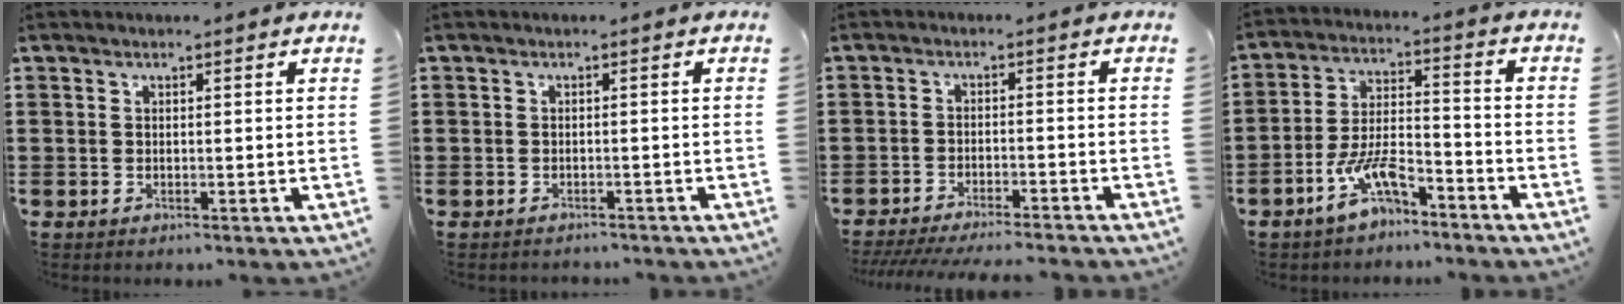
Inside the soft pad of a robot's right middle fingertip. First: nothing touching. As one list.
[{"total": 1.0, "force": [-0.9, 0.3, -0.1], "torque": [0.000, 0.003, -0.022]}, {"total": 3.8, "force": [-3.7, -0.1, 0.9], "torque": [-0.022, -0.007, -0.076]}, {"total": 7.9, "force": [-5.4, 2.5, 5.2], "torque": [-0.119, 0.001, -0.104]}]